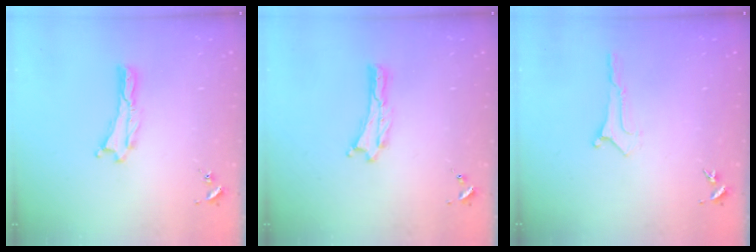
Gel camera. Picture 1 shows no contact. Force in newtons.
{"total": 0.0}
{"total": 0.0}